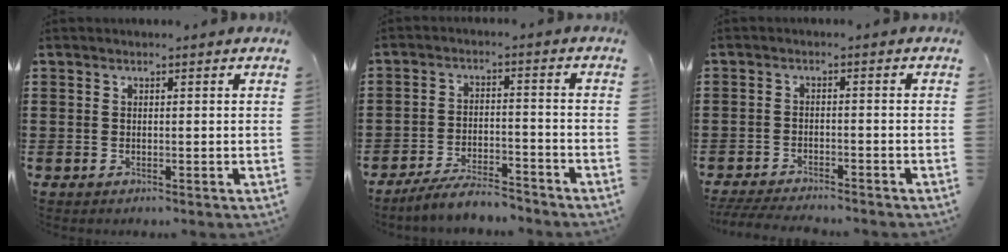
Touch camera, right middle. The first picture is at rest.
{"total": 5.6, "force": [-5.2, 0.4, 1.8], "torque": [-0.041, -0.002, -0.104]}
{"total": 3.6, "force": [-3.5, 0.2, 0.8], "torque": [-0.028, -0.009, -0.075]}